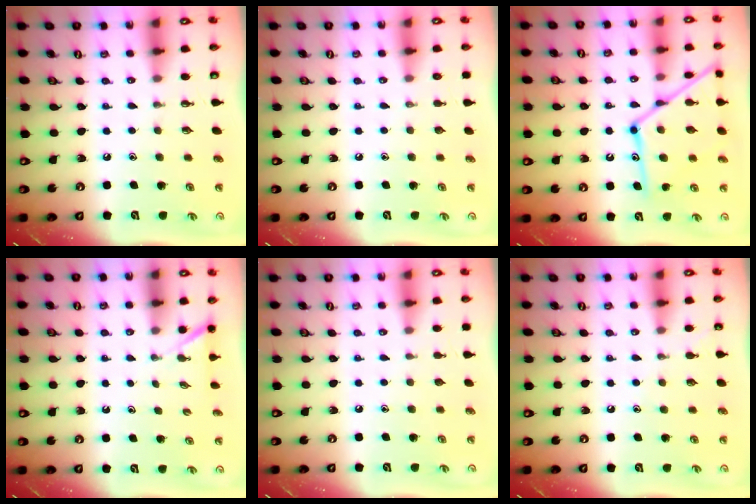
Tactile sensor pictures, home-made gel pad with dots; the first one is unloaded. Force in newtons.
{"total": 0.0}
{"total": 17.1, "press": 17.1, "slide": 1.1}
{"total": 1.5, "press": 1.5, "slide": 0.1}
{"total": 0.0}
{"total": 3.5, "press": 3.4, "slide": 0.4}